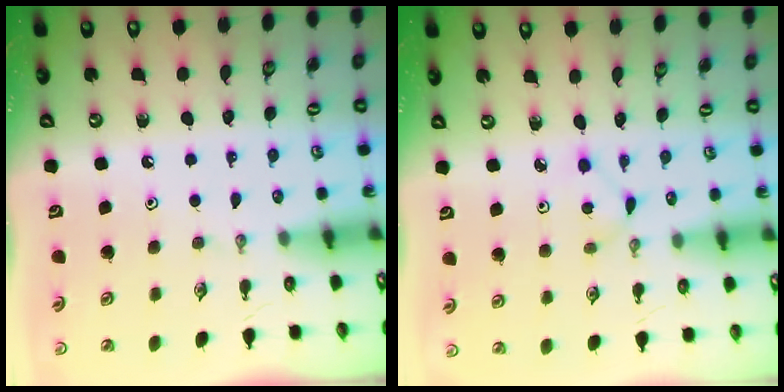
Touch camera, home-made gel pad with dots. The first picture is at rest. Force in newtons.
{"total": 1.6, "press": 1.6, "slide": 0.2}